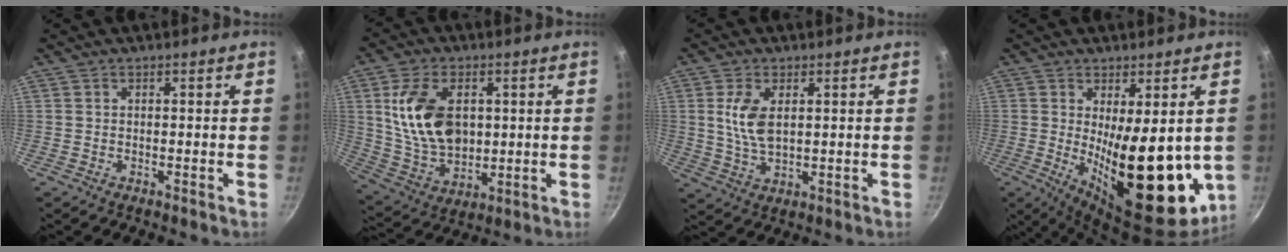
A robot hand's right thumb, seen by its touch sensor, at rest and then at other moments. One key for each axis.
{"total": 15.7, "fx": 2.8, "fy": 10.2, "fz": 11.6, "tx": -0.191, "ty": -0.018, "tz": 0.065}
{"total": 7.0, "fx": 1.6, "fy": 3.7, "fz": 5.8, "tx": -0.113, "ty": -0.010, "tz": 0.034}
{"total": 19.8, "fx": -0.7, "fy": 8.0, "fz": 18.1, "tx": -0.229, "ty": -0.040, "tz": 0.009}